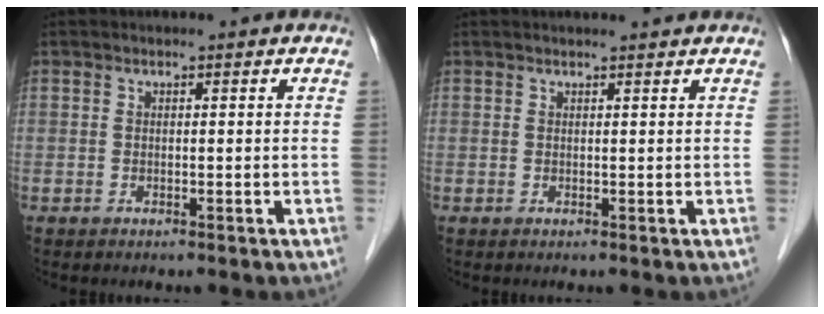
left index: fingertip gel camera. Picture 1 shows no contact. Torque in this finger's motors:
{"motor_torque": [0.40, -0.70, -0.01, -0.01]}